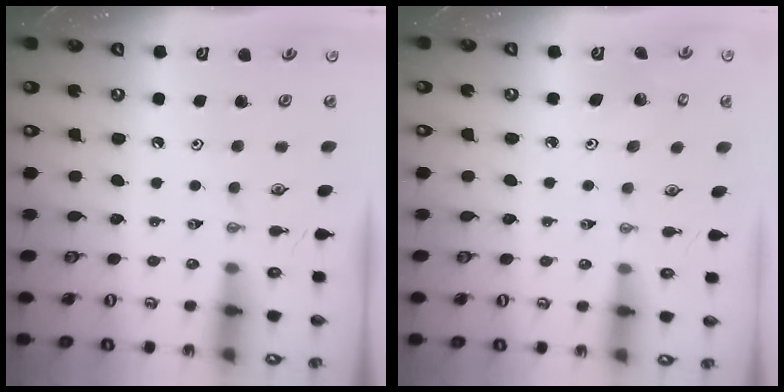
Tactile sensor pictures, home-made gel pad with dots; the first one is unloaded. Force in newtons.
{"total": 2.2, "press": 2.2, "slide": 0.2}